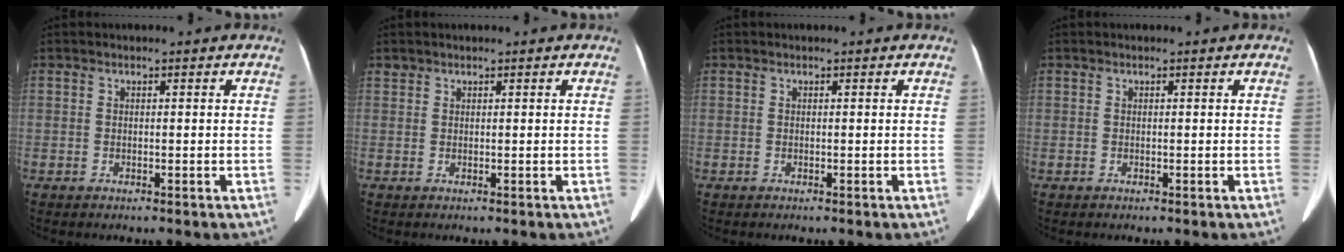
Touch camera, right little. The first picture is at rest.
{"total": 0.5, "force": [0.5, 0.3, 0.0], "torque": [-0.001, 0.006, 0.010]}
{"total": 0.0}
{"total": 0.0}